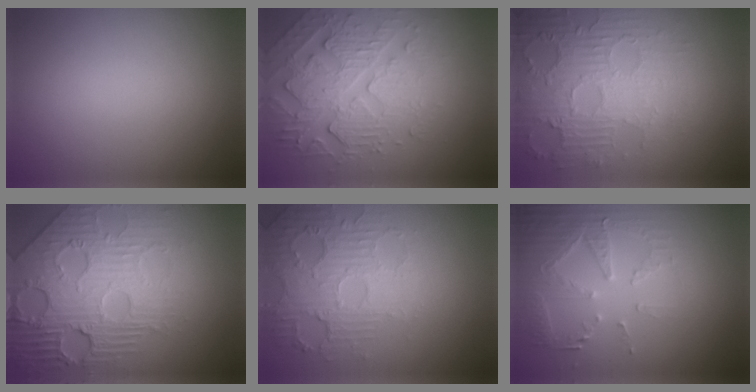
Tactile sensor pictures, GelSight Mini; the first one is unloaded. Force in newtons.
{"total": 5.7, "press": 4.6, "slide": 3.3}
{"total": 4.4, "press": 4.4, "slide": 0.5}
{"total": 8.6, "press": 6.0, "slide": 6.2}
{"total": 5.5, "press": 3.7, "slide": 4.1}
{"total": 4.1, "press": 3.7, "slide": 1.7}